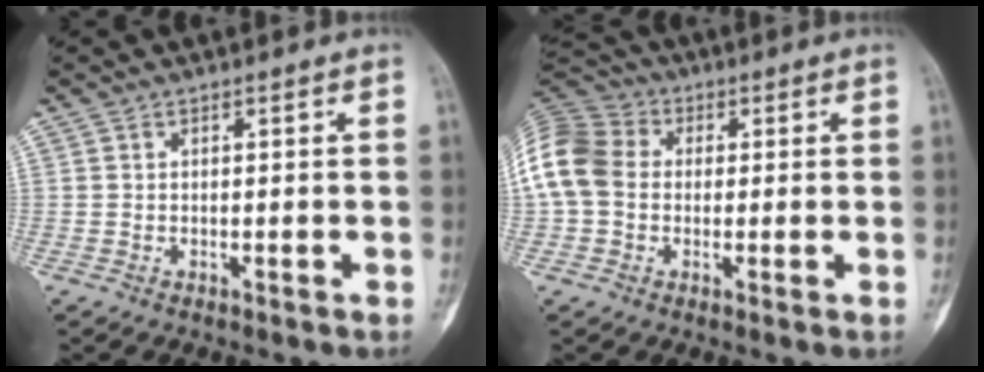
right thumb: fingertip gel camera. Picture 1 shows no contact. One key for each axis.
{"total": 13.7, "fx": 0.8, "fy": 11.0, "fz": 8.1, "tx": -0.179, "ty": 0.034, "tz": 0.008}